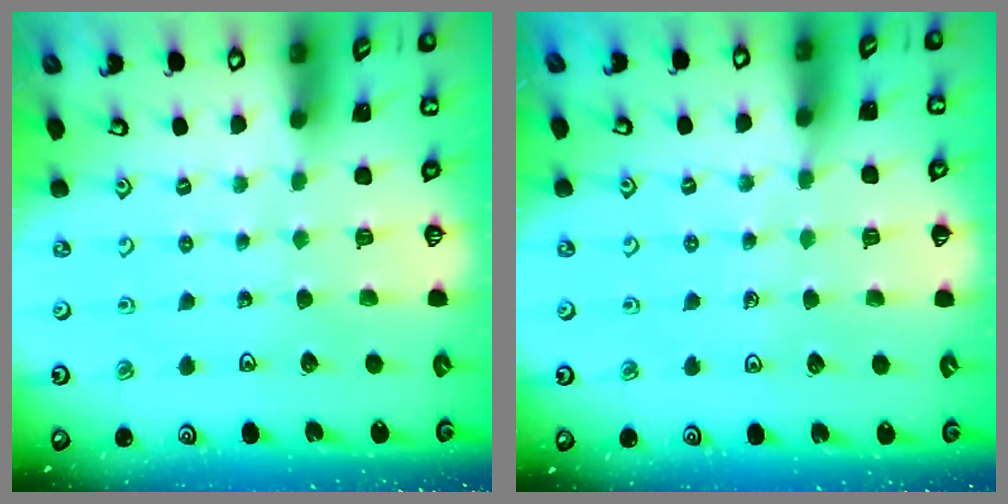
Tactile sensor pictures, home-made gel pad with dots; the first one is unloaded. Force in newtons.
{"total": 5.1, "press": 5.1, "slide": 0.7}